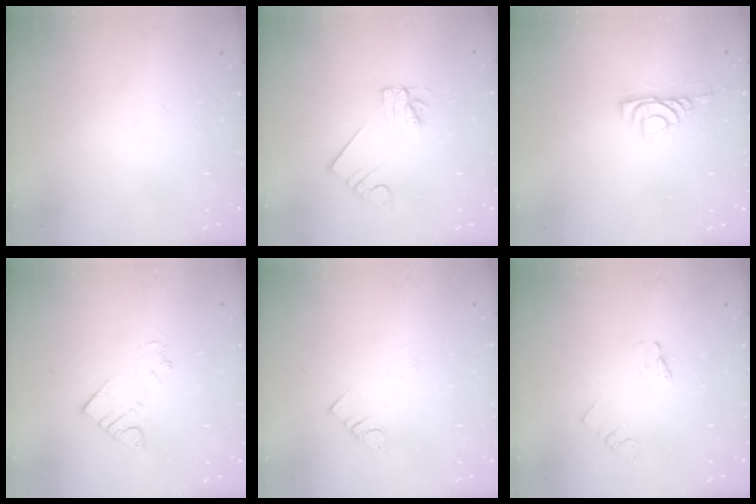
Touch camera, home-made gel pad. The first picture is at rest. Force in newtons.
{"total": 3.3, "press": 3.3, "slide": 0.3}
{"total": 5.4, "press": 5.4, "slide": 0.7}
{"total": 4.4, "press": 4.4, "slide": 0.1}
{"total": 1.5, "press": 1.5, "slide": 0.3}
{"total": 2.6, "press": 2.6, "slide": 0.4}